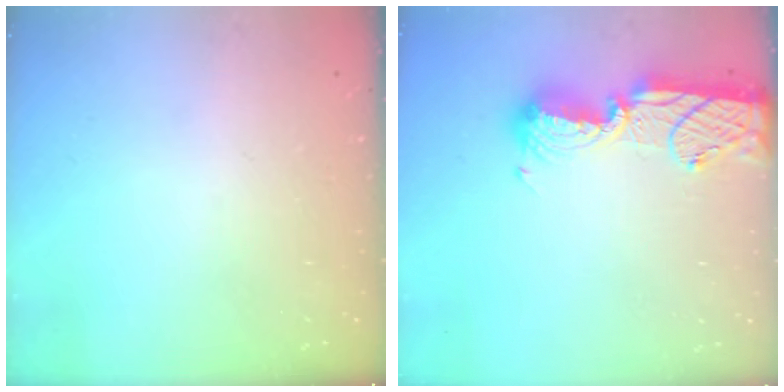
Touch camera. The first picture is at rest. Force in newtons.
{"total": 15.3, "press": 14.8, "slide": 4.0}